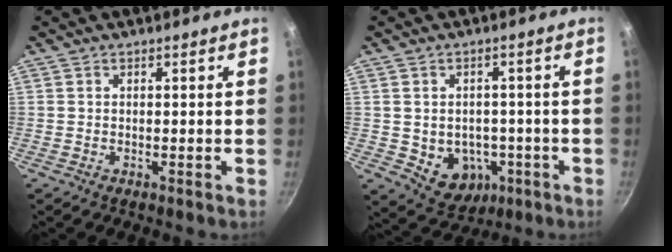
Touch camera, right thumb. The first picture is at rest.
{"total": 8.9, "force": [-2.2, 7.2, 4.8], "torque": [-0.038, 0.012, -0.013]}